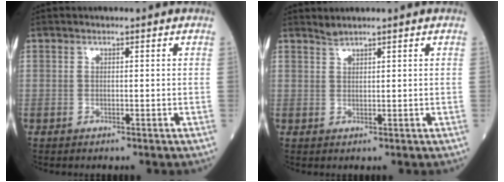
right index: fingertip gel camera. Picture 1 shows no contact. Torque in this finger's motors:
{"motor_torque": [-0.26, 0.21, 0.05, 0.01]}